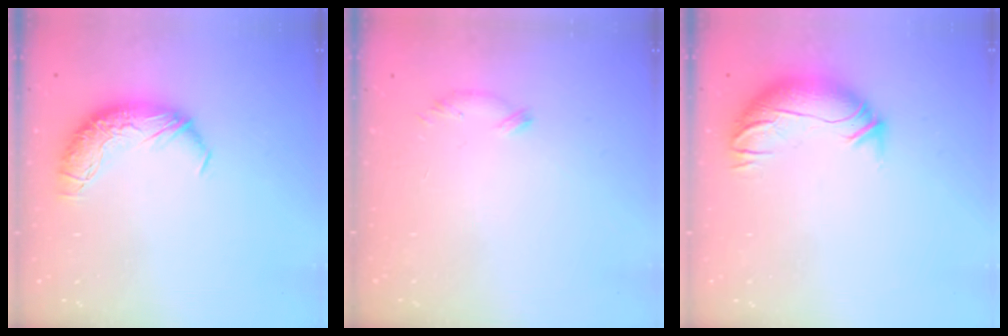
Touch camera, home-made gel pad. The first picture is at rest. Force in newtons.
{"total": 7.2, "press": 7.2, "slide": 0.5}
{"total": 3.7, "press": 2.6, "slide": 2.6}